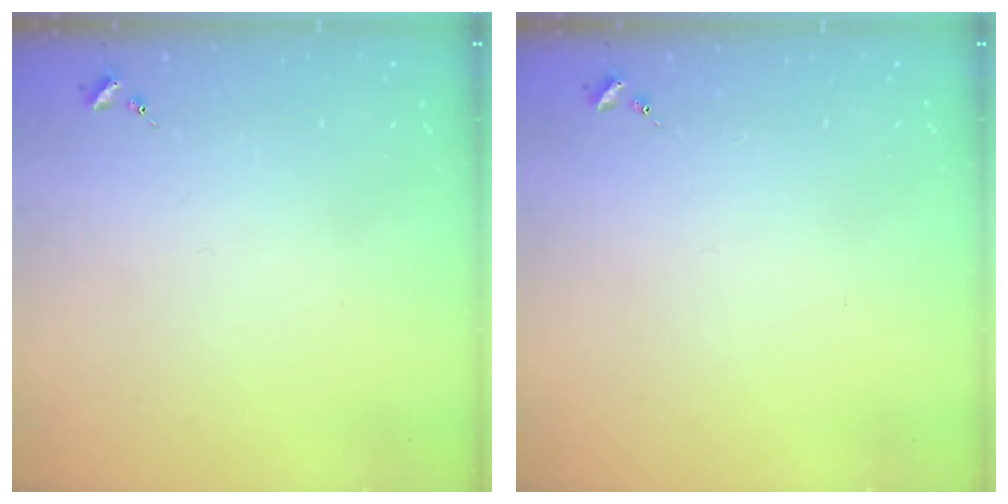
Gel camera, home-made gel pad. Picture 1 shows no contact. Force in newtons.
{"total": 0.0}